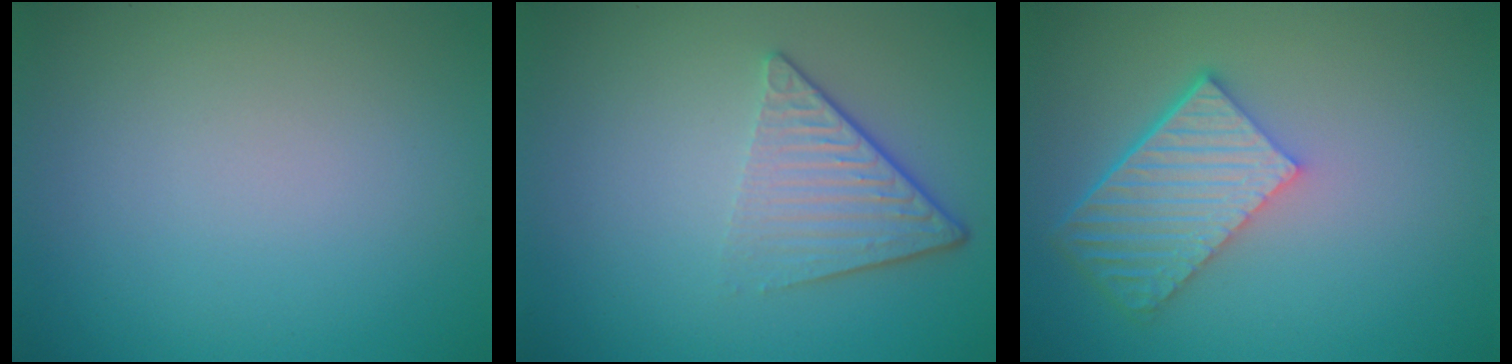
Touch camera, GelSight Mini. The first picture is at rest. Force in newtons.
{"total": 4.5, "press": 2.9, "slide": 3.4}
{"total": 5.8, "press": 4.2, "slide": 4.0}